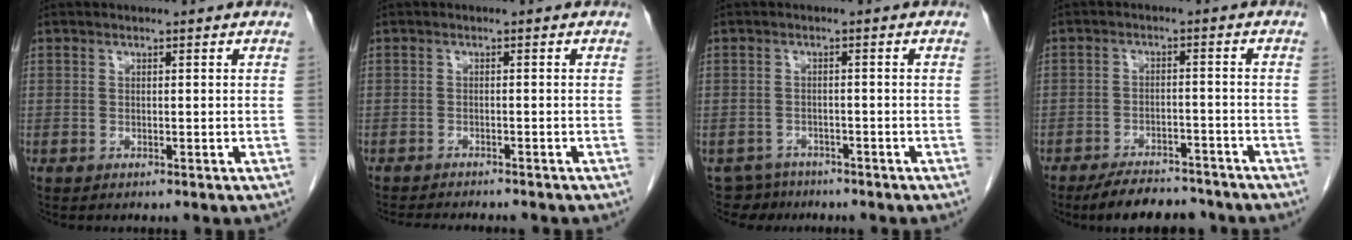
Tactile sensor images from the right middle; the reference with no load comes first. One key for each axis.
{"total": 7.5, "fx": -6.9, "fy": 1.1, "fz": 2.8, "tx": -0.037, "ty": -0.010, "tz": -0.096}
{"total": 3.7, "fx": -3.2, "fy": 1.7, "fz": -0.9, "tx": 0.013, "ty": -0.001, "tz": -0.054}
{"total": 8.9, "fx": -7.9, "fy": 2.7, "fz": 3.0, "tx": -0.041, "ty": 0.000, "tz": -0.118}